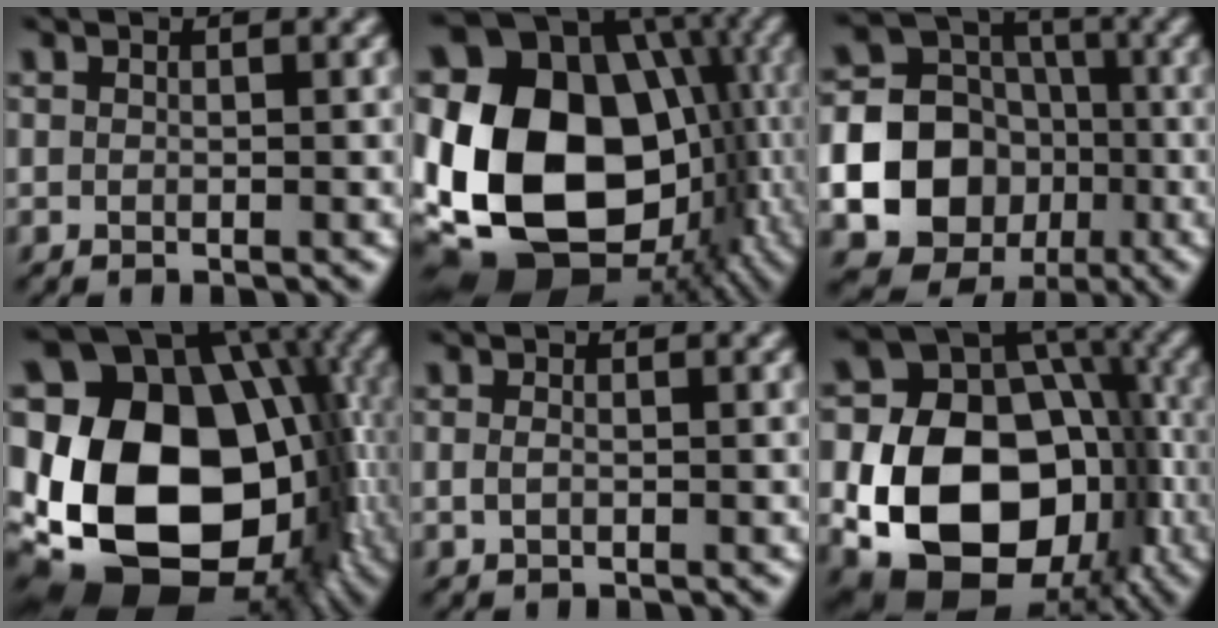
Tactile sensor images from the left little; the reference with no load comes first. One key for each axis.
{"total": 20.8, "fx": -2.0, "fy": 15.6, "fz": 13.5, "tx": -0.269, "ty": -0.008, "tz": -0.017}
{"total": 21.6, "fx": -5.6, "fy": 20.0, "fz": 5.9, "tx": -0.157, "ty": -0.028, "tz": -0.121}
{"total": 19.7, "fx": -1.5, "fy": 14.1, "fz": 13.7, "tx": -0.243, "ty": -0.007, "tz": -0.006}
{"total": 0.8, "fx": -0.2, "fy": 0.5, "fz": 0.7, "tx": -0.019, "ty": 0.000, "tz": -0.005}
{"total": 17.1, "fx": -3.6, "fy": 13.1, "fz": 10.4, "tx": -0.156, "ty": -0.025, "tz": -0.057}